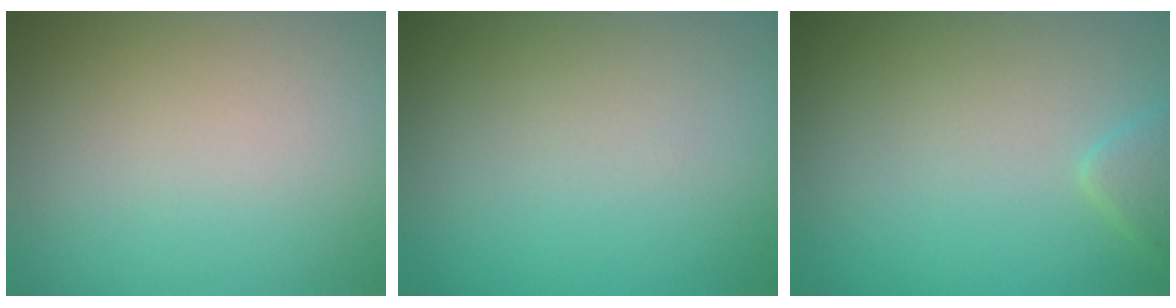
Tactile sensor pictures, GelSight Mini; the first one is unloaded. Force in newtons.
{"total": 0.0}
{"total": 1.4, "press": 1.4, "slide": 0.1}